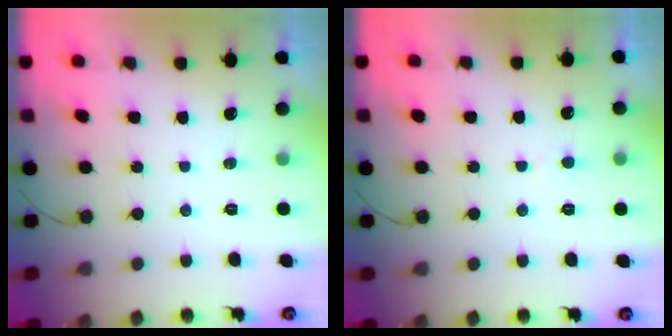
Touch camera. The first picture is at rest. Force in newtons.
{"total": 1.8, "press": 1.7, "slide": 0.1}